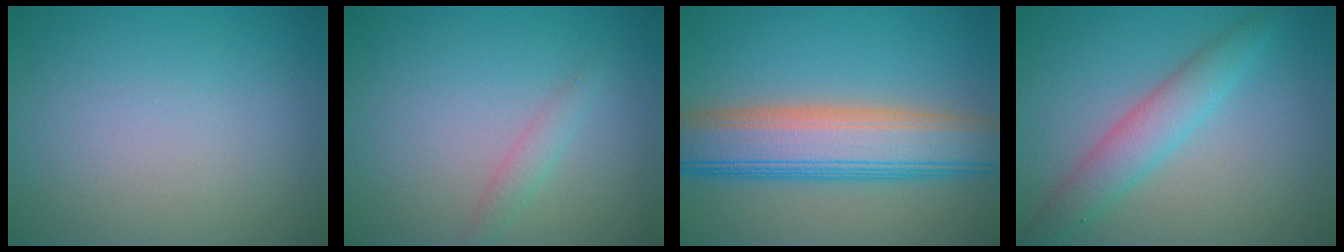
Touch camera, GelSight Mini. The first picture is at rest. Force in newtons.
{"total": 1.3, "press": 1.3, "slide": 0.0}
{"total": 9.1, "press": 9.0, "slide": 0.6}
{"total": 3.7, "press": 3.7, "slide": 0.1}